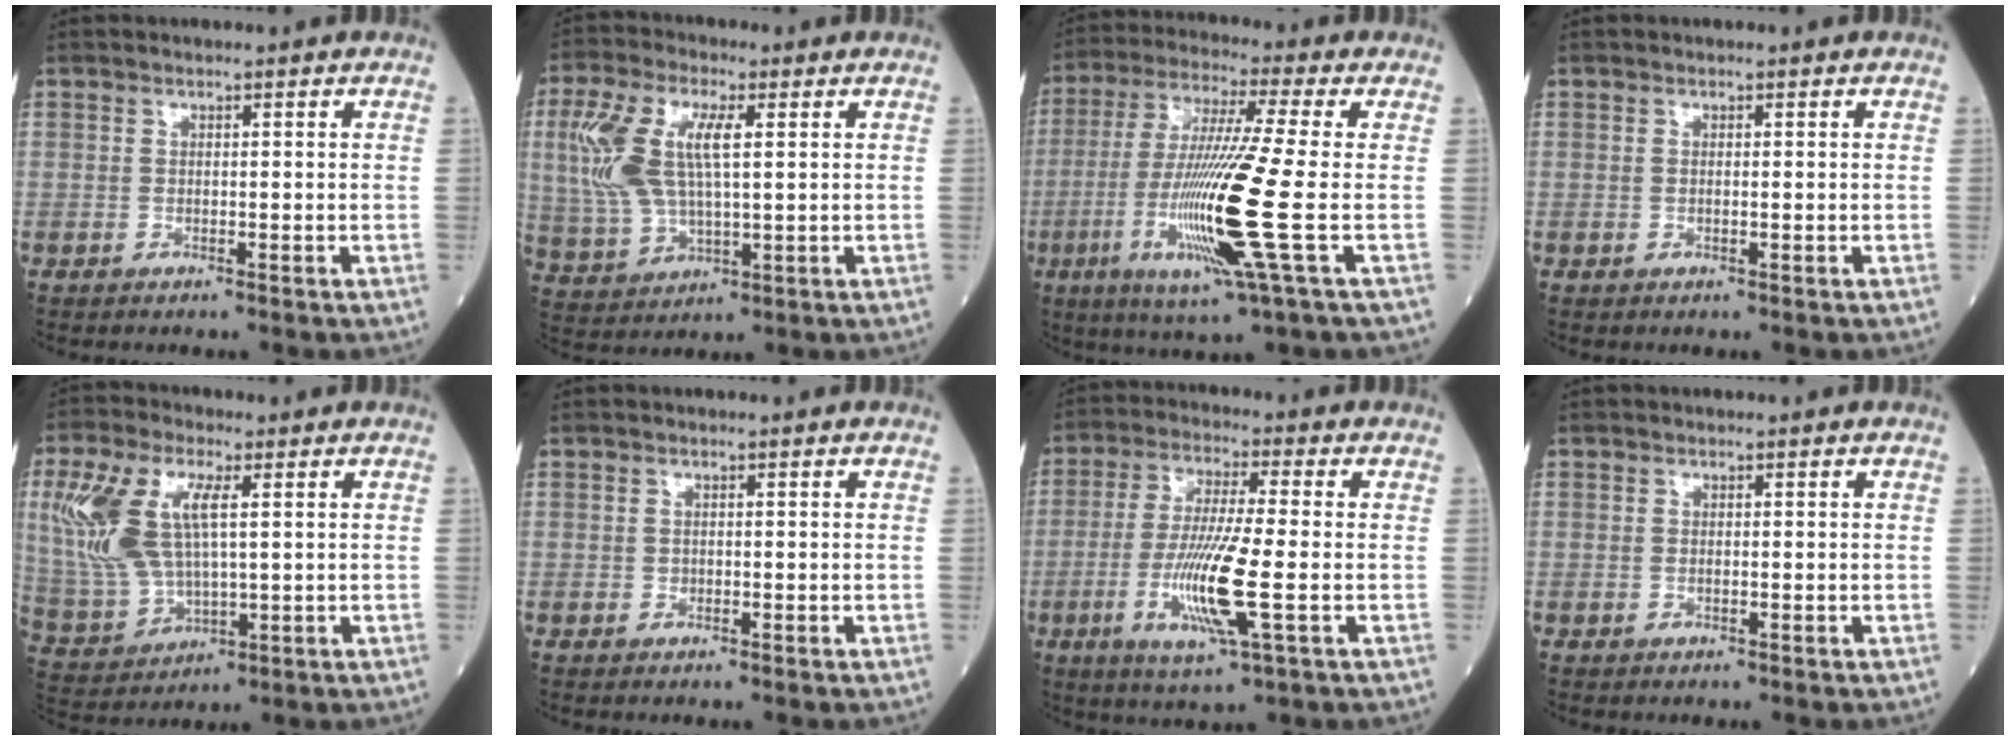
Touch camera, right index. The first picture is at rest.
{"total": 11.7, "force": [2.5, 4.5, 10.5], "torque": [-0.251, 0.018, 0.056]}
{"total": 15.9, "force": [-3.5, -1.0, 15.5], "torque": [-0.318, -0.020, -0.073]}
{"total": 0.0}
{"total": 13.1, "force": [3.0, 5.7, 11.4], "torque": [-0.274, 0.016, 0.071]}
{"total": 0.0}
{"total": 11.5, "force": [-2.8, 0.4, 11.2], "torque": [-0.228, -0.017, -0.055]}
{"total": 0.0}